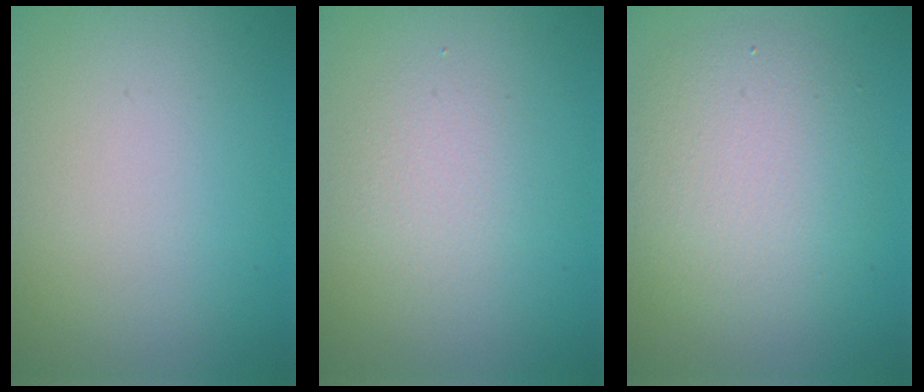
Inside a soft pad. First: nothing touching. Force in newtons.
{"total": 1.8, "press": 1.8, "slide": 0.0}
{"total": 4.9, "press": 4.9, "slide": 0.4}